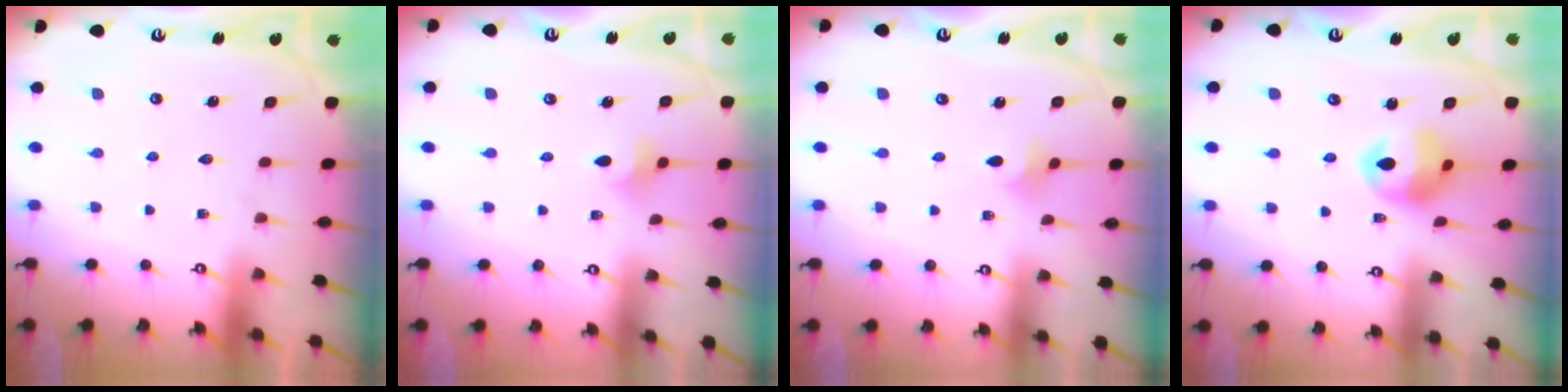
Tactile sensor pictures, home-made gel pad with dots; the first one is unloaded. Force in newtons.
{"total": 4.3, "press": 4.2, "slide": 1.0}
{"total": 2.8, "press": 2.7, "slide": 0.6}
{"total": 11.4, "press": 11.2, "slide": 1.6}